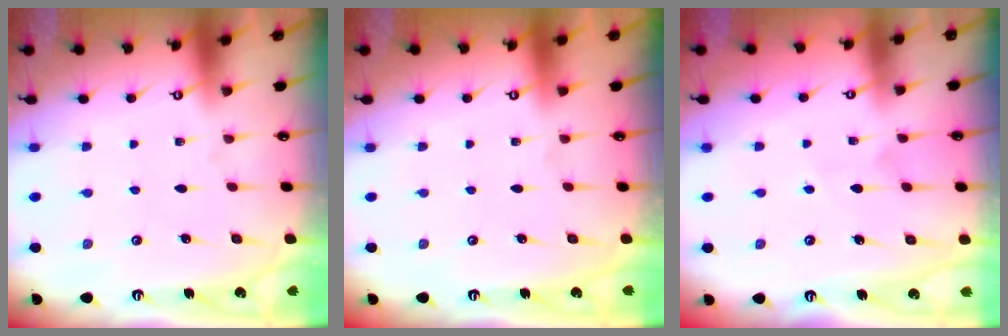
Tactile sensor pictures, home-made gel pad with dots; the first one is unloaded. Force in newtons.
{"total": 0.0}
{"total": 4.6, "press": 4.5, "slide": 0.9}